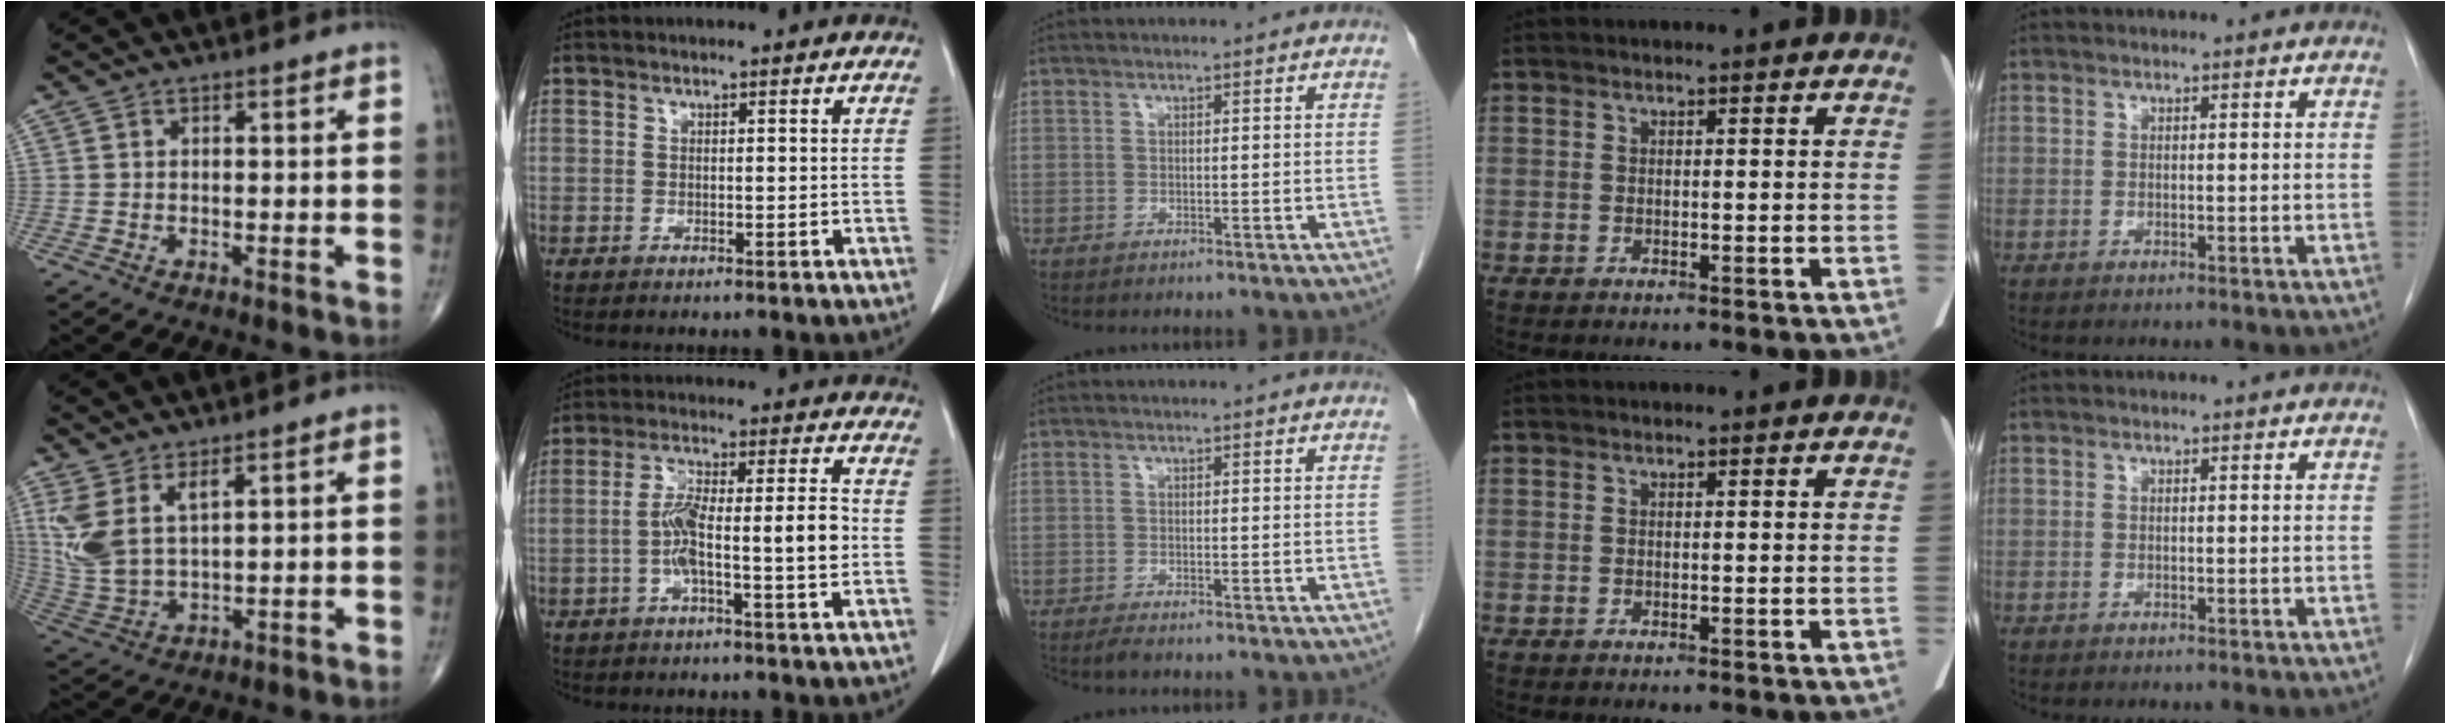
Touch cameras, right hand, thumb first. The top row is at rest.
{"thumb": {"total": 9.0, "force": [4.3, 3.7, 7.0], "torque": [-0.162, -0.022, 0.101]}, "index": {"total": 9.3, "force": [-1.6, 1.1, 9.1], "torque": [-0.164, 0.021, -0.033]}, "middle": {"total": 1.2, "force": [-1.0, 0.0, 0.6], "torque": [-0.017, -0.004, -0.020]}}